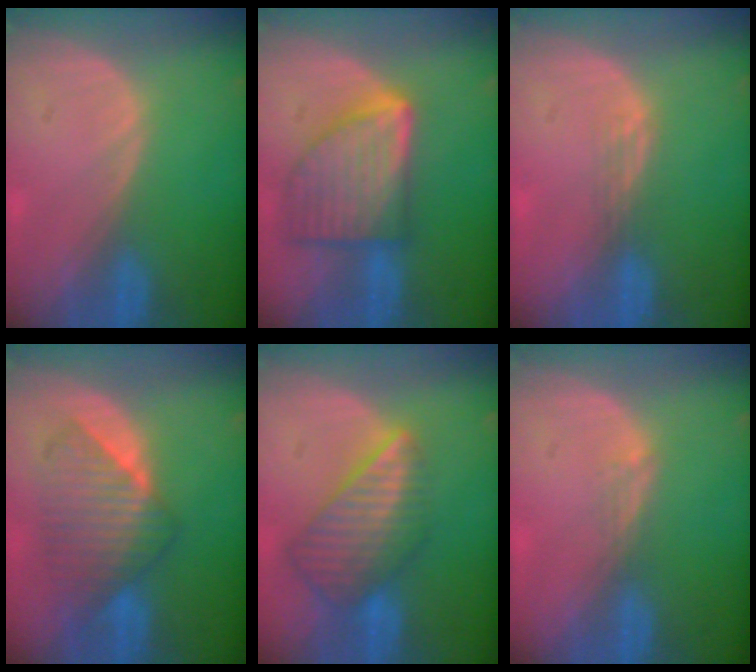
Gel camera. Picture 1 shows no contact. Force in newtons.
{"total": 9.3, "press": 9.3, "slide": 0.5}
{"total": 1.8, "press": 1.3, "slide": 1.2}
{"total": 7.6, "press": 7.5, "slide": 0.7}
{"total": 8.8, "press": 7.6, "slide": 4.4}
{"total": 1.5, "press": 1.0, "slide": 1.0}